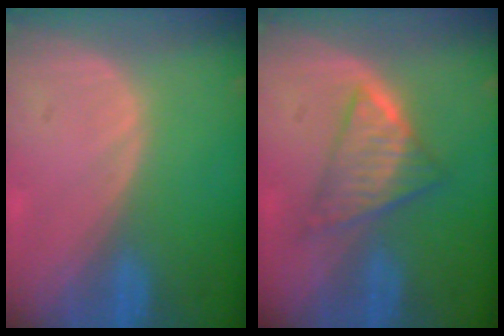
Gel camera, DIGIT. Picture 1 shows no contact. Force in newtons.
{"total": 5.9, "press": 5.6, "slide": 2.0}